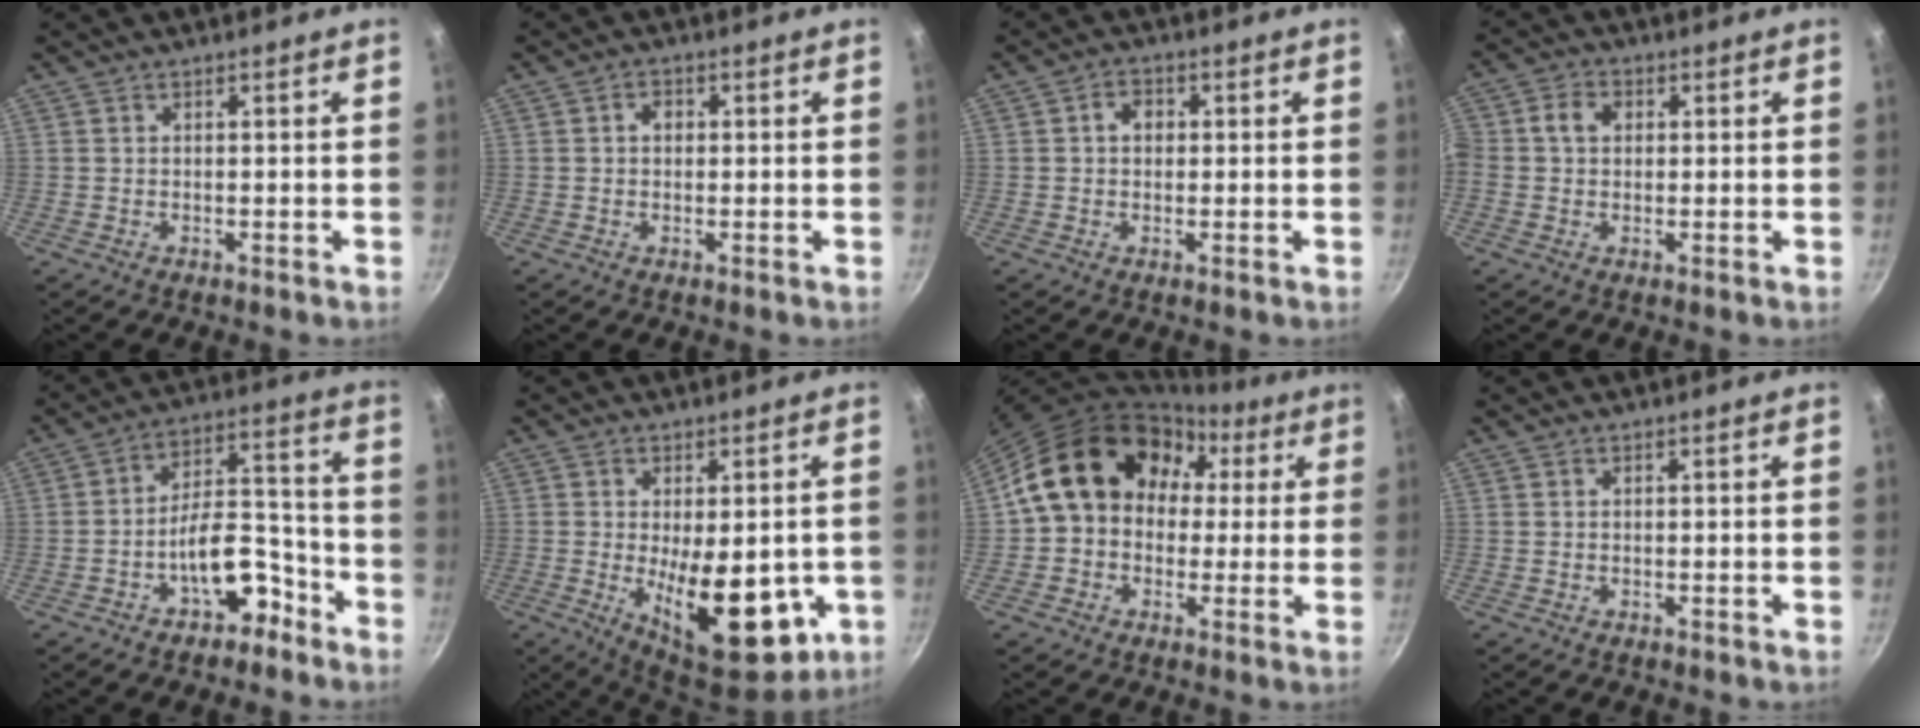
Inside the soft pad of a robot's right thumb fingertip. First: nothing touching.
{"total": 2.1, "force": [0.2, 1.7, 1.2], "torque": [-0.010, 0.006, 0.002]}
{"total": 3.3, "force": [0.4, 2.6, 1.9], "torque": [-0.013, 0.007, 0.004]}
{"total": 4.6, "force": [0.6, 3.7, 2.6], "torque": [-0.041, 0.012, -0.005]}
{"total": 11.6, "force": [-6.2, 6.0, 7.8], "torque": [-0.081, 0.082, -0.088]}
{"total": 18.0, "force": [-3.4, 8.5, 15.6], "torque": [-0.182, -0.019, -0.030]}
{"total": 17.5, "force": [2.6, 14.3, 9.6], "torque": [-0.121, 0.054, 0.030]}
{"total": 0.0}